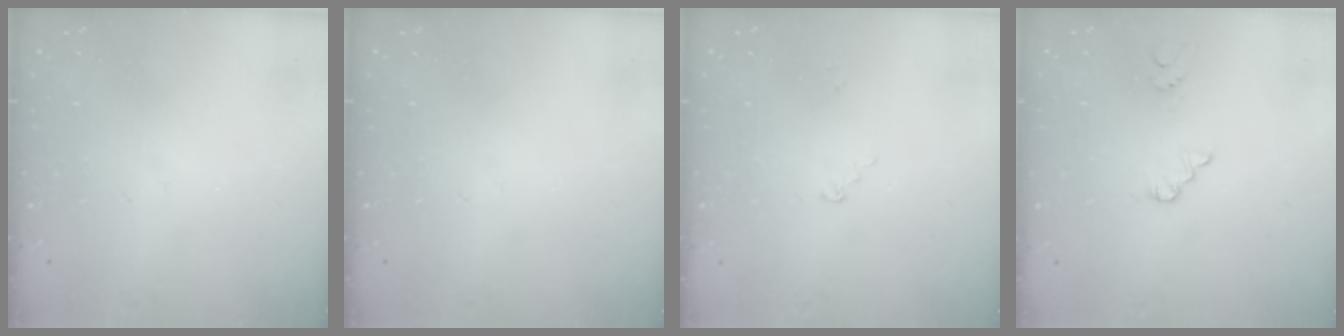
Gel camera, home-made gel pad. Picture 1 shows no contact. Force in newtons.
{"total": 0.0}
{"total": 2.1, "press": 2.1, "slide": 0.2}
{"total": 1.1, "press": 1.1, "slide": 0.1}